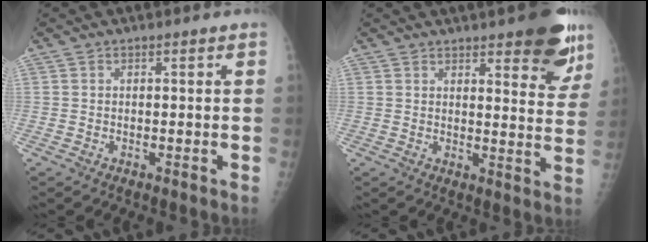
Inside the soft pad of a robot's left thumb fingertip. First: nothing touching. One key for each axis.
{"total": 12.9, "fx": 8.4, "fy": 4.0, "fz": 8.9, "tx": -0.069, "ty": -0.045, "tz": 0.101}